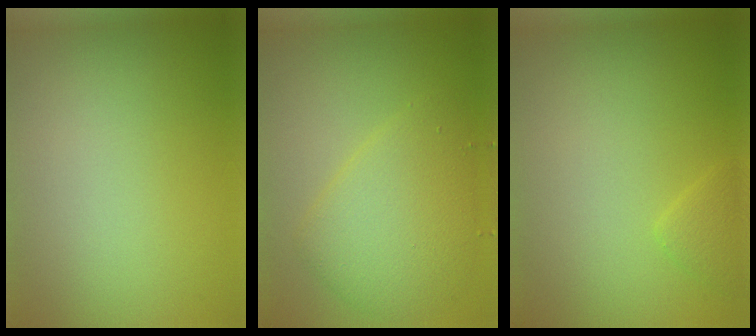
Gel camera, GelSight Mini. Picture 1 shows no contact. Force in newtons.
{"total": 4.9, "press": 4.9, "slide": 0.3}
{"total": 1.1, "press": 1.1, "slide": 0.1}